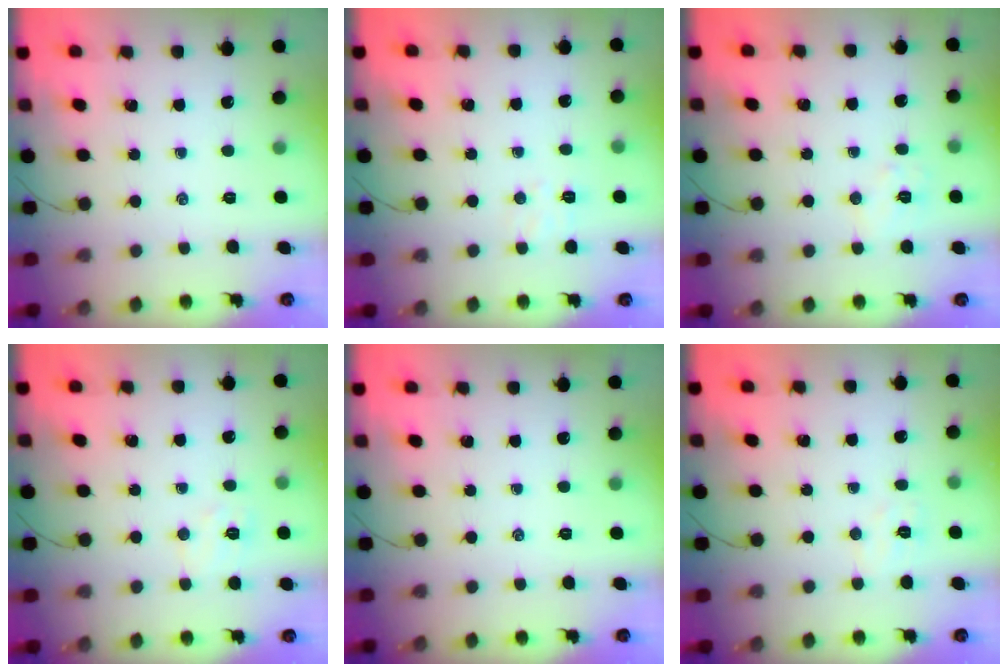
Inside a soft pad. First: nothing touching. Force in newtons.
{"total": 4.7, "press": 4.5, "slide": 1.1}
{"total": 6.1, "press": 6.1, "slide": 0.8}
{"total": 5.2, "press": 5.1, "slide": 1.1}
{"total": 0.0}
{"total": 4.0, "press": 3.9, "slide": 1.0}